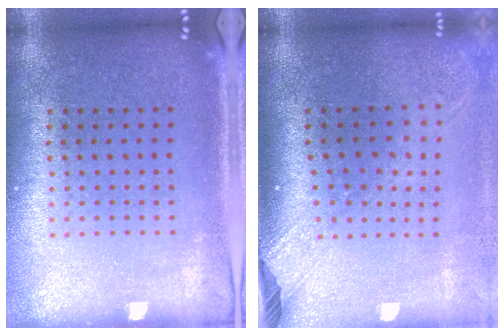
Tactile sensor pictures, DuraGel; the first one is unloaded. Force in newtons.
{"total": 2.5, "press": 1.9, "slide": 1.7}